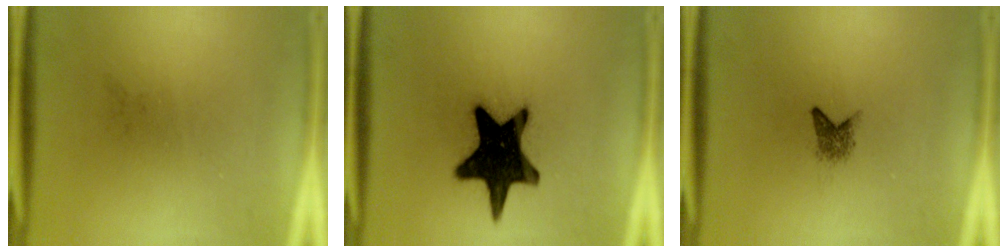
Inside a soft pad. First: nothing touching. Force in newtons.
{"total": 19.5}
{"total": 1.8}